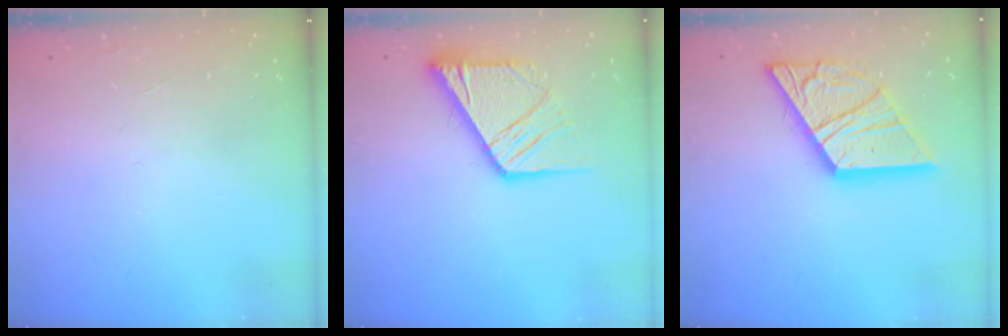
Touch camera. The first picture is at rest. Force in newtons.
{"total": 14.0, "press": 13.9, "slide": 1.5}
{"total": 21.8, "press": 21.7, "slide": 2.4}